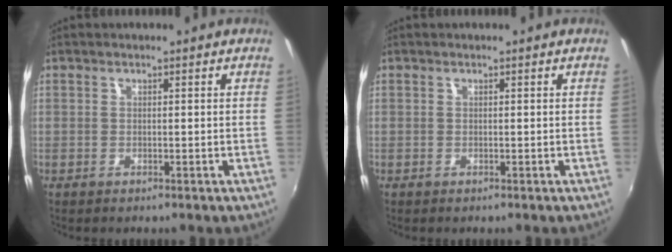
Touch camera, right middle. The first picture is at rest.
{"total": 0.0}